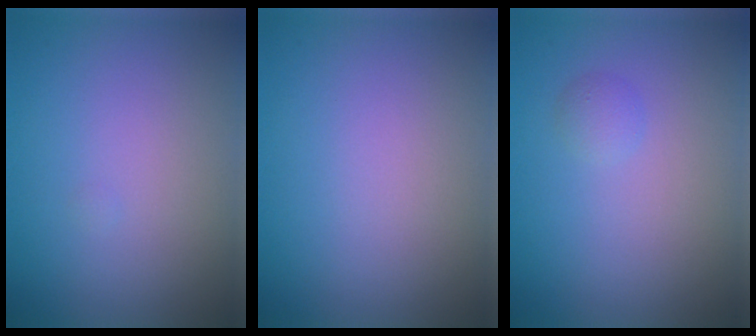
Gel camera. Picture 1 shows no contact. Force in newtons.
{"total": 0.0}
{"total": 0.9, "press": 0.9, "slide": 0.1}